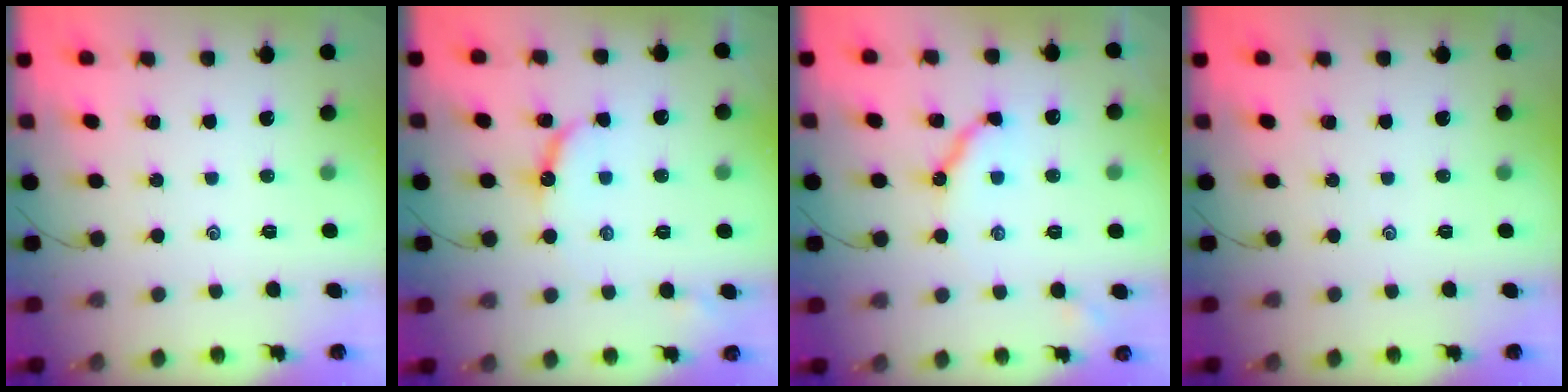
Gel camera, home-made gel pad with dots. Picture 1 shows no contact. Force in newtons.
{"total": 8.3, "press": 8.2, "slide": 0.7}
{"total": 9.4, "press": 9.3, "slide": 1.0}
{"total": 0.0}